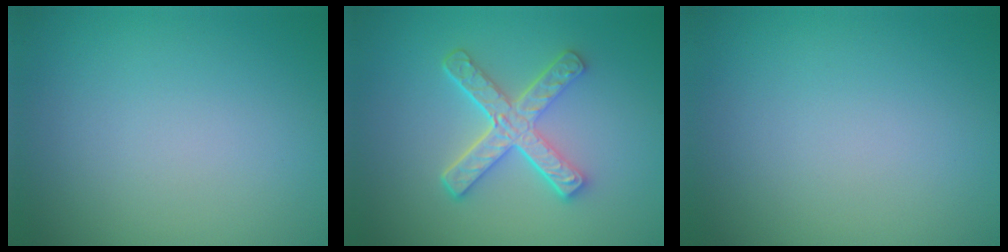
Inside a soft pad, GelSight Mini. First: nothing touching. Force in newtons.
{"total": 4.9, "press": 3.7, "slide": 3.2}
{"total": 0.0}